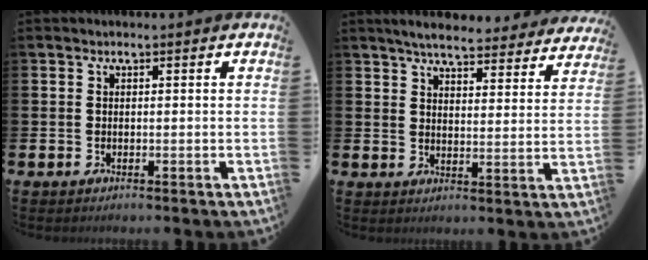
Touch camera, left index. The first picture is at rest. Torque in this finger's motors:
{"motor_torque": [1.06, -1.08, 0.61, 0.18]}